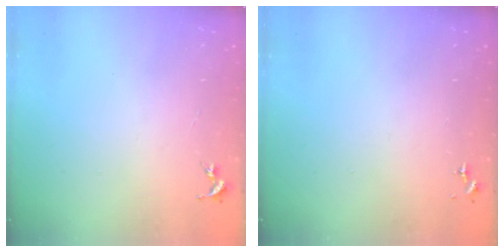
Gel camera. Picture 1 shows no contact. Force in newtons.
{"total": 0.0}